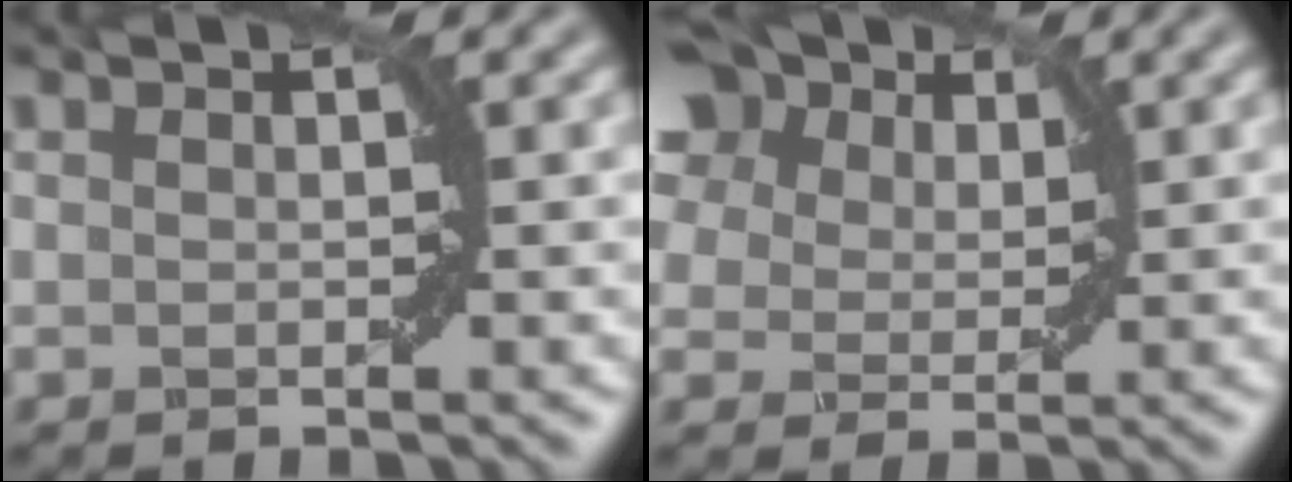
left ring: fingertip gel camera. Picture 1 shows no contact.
{"total": 14.1, "force": [7.8, 9.2, 7.2], "torque": [-0.172, 0.049, 0.136]}